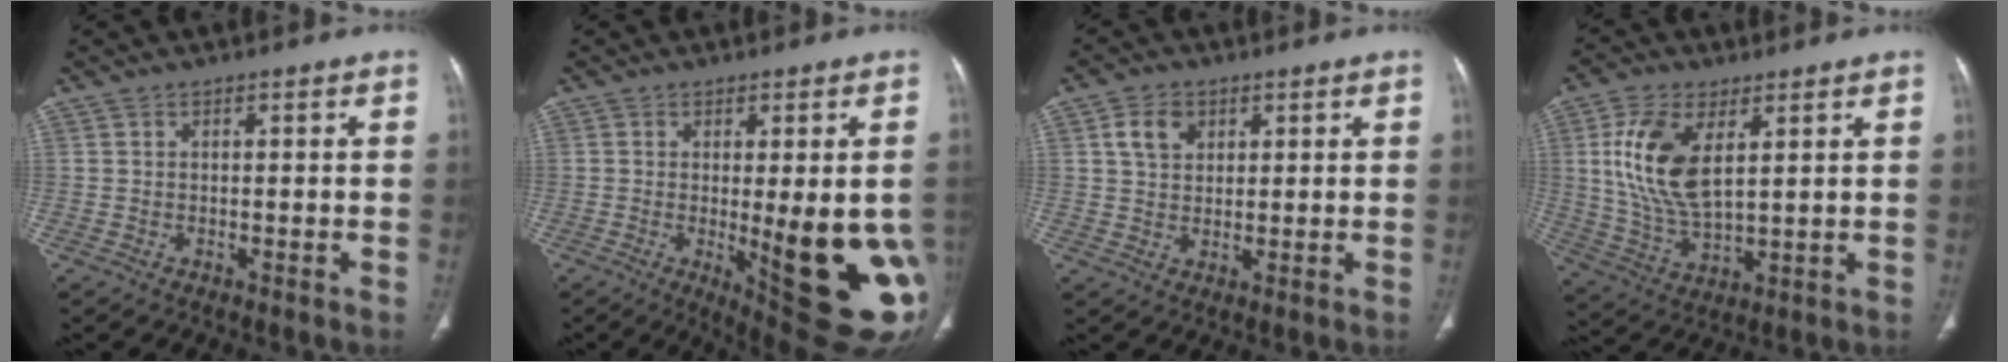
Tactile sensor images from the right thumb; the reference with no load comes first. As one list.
[{"total": 17.2, "force": [-3.0, 4.6, 16.3], "torque": [-0.163, -0.025, -0.017]}, {"total": 5.3, "force": [2.1, 3.9, 2.8], "torque": [-0.032, -0.005, 0.038]}, {"total": 13.7, "force": [4.1, 6.9, 11.1], "torque": [-0.221, -0.018, 0.085]}]